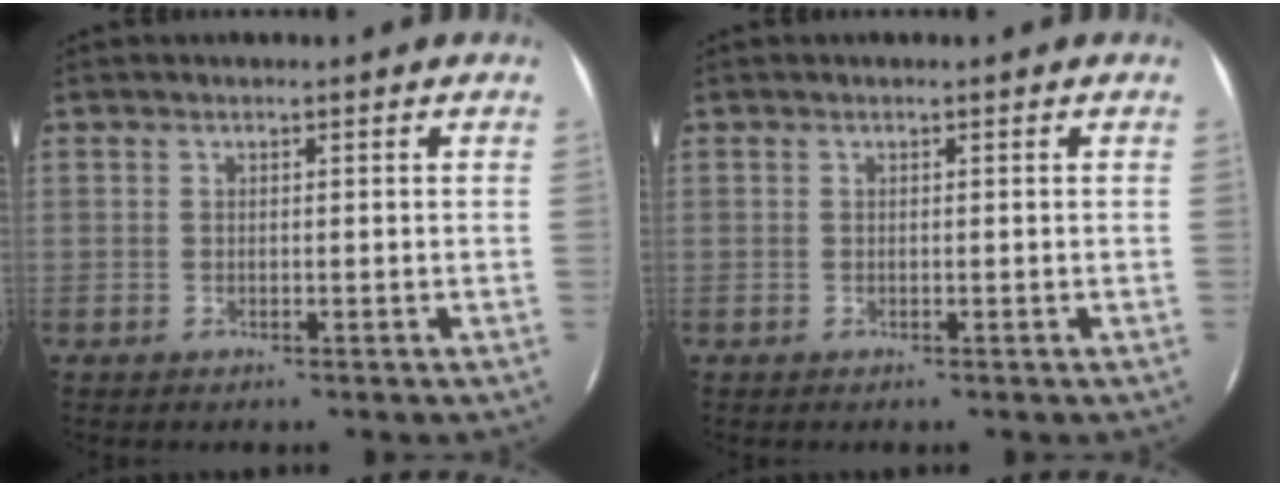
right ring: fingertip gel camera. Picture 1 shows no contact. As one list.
[{"total": 0.0}]